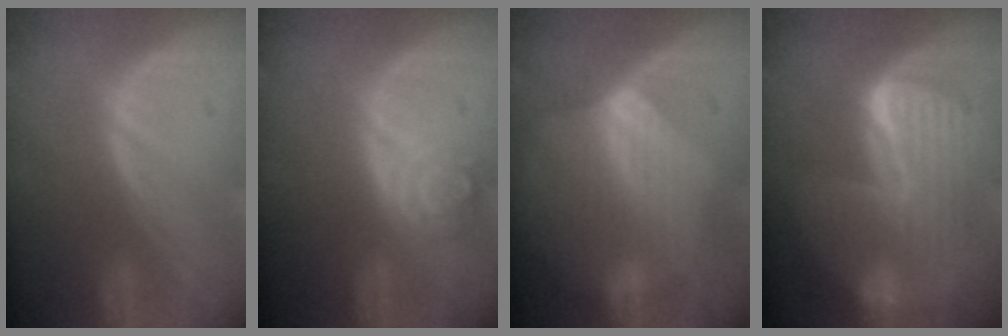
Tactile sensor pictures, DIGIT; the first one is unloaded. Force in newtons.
{"total": 4.2, "press": 4.2, "slide": 0.7}
{"total": 7.2, "press": 6.5, "slide": 3.1}
{"total": 10.5, "press": 10.4, "slide": 0.9}